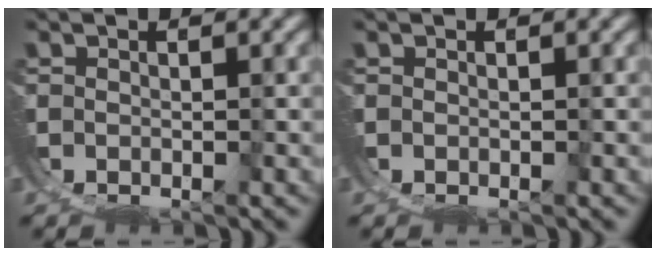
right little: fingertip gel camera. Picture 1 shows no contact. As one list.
[{"total": 0.0}]